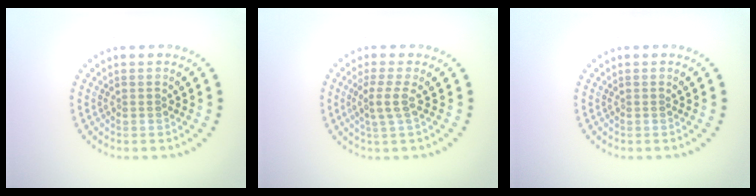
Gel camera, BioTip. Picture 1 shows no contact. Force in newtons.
{"total": 2.1, "press": 1.6, "slide": 1.3}
{"total": 0.0}